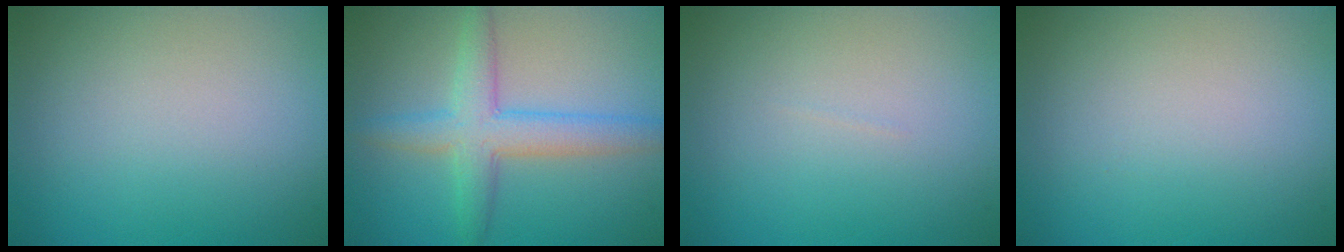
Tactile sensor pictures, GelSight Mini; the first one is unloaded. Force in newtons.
{"total": 4.4, "press": 4.4, "slide": 0.2}
{"total": 0.0}
{"total": 0.0}